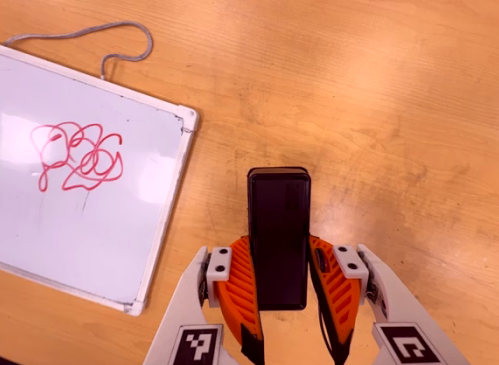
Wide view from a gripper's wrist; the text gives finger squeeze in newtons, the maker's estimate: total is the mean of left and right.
{"total": 5.1, "left": 3.7, "right": 6.5}